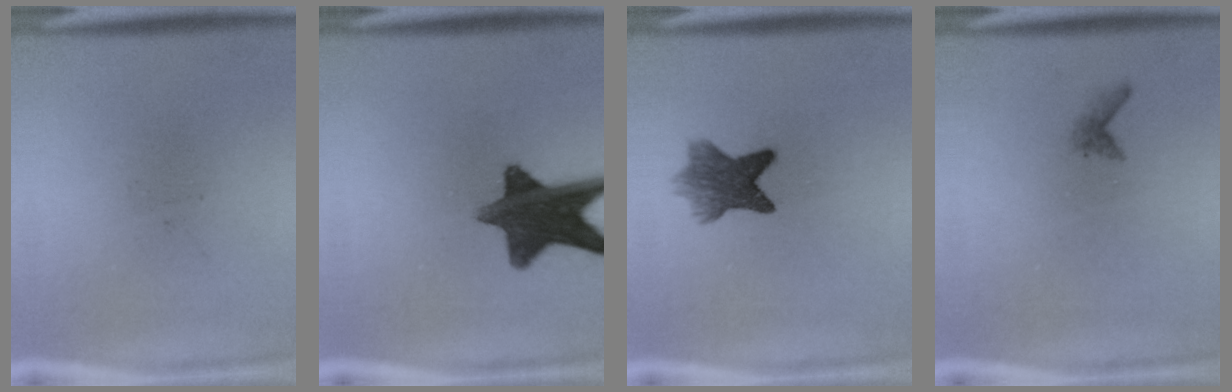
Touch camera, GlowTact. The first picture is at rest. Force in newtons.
{"total": 12.8}
{"total": 6.6}
{"total": 0.9}